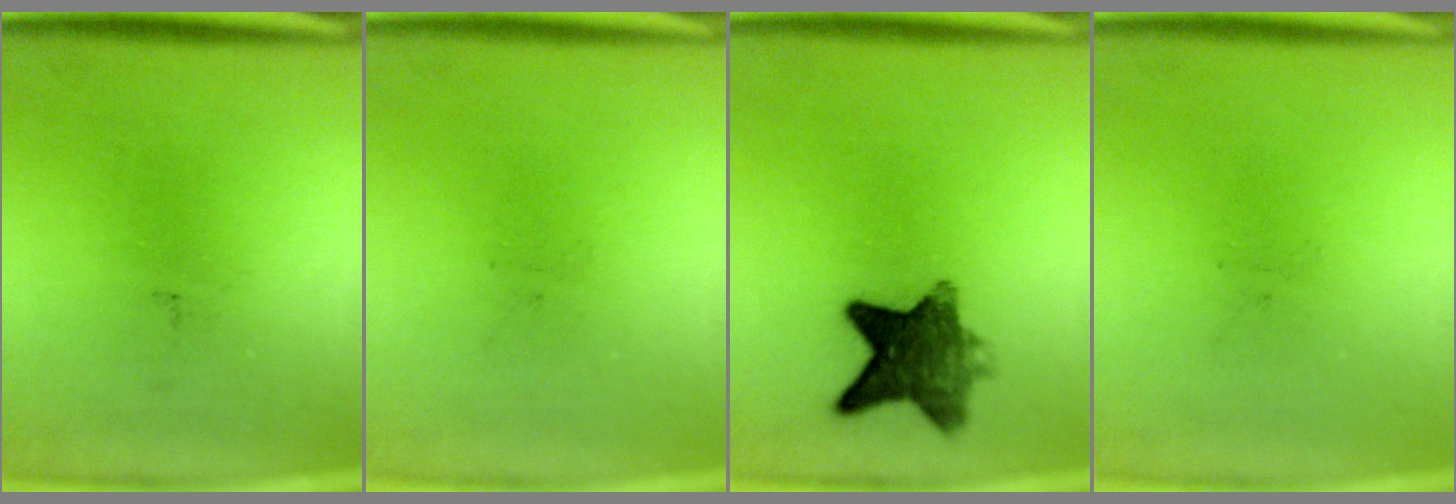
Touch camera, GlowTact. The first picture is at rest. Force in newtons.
{"total": 0.0}
{"total": 8.9}
{"total": 0.0}